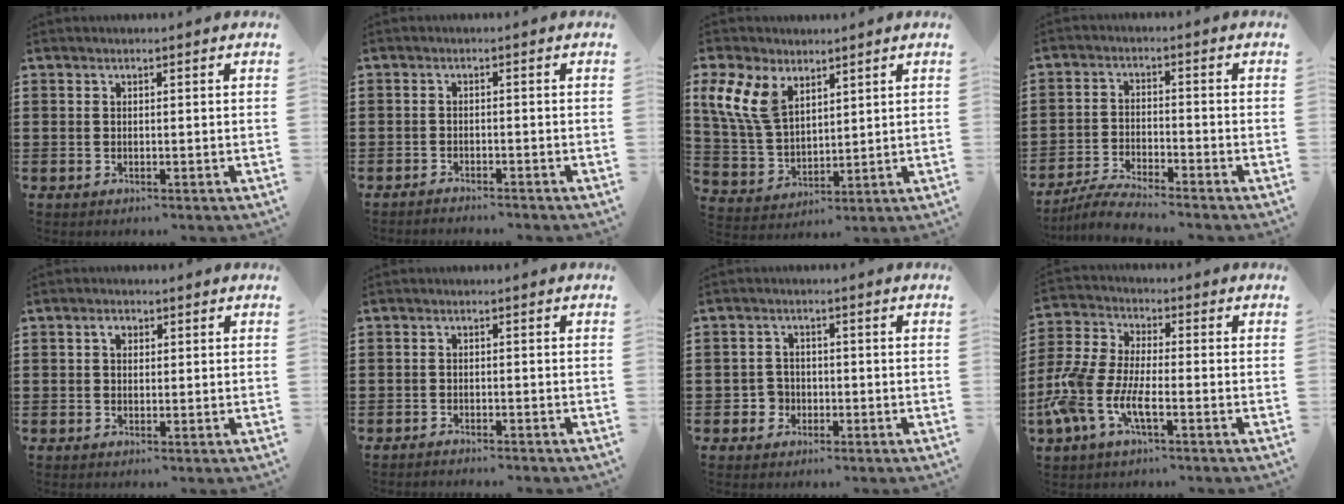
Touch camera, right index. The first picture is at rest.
{"total": 1.5, "force": [-1.5, 0.0, -0.1], "torque": [-0.002, 0.003, -0.033]}
{"total": 9.0, "force": [5.0, 5.3, 5.3], "torque": [-0.153, -0.009, 0.090]}
{"total": 4.5, "force": [-4.3, -0.1, 1.2], "torque": [-0.029, -0.003, -0.085]}
{"total": 1.5, "force": [0.5, 1.0, 1.0], "torque": [-0.021, 0.008, 0.008]}
{"total": 1.3, "force": [-1.3, 0.0, -0.1], "torque": [-0.002, 0.004, -0.028]}
{"total": 2.7, "force": [-1.2, 2.3, 0.7], "torque": [-0.022, 0.002, -0.026]}
{"total": 7.9, "force": [-4.1, 2.5, 6.3], "torque": [-0.185, -0.024, -0.090]}